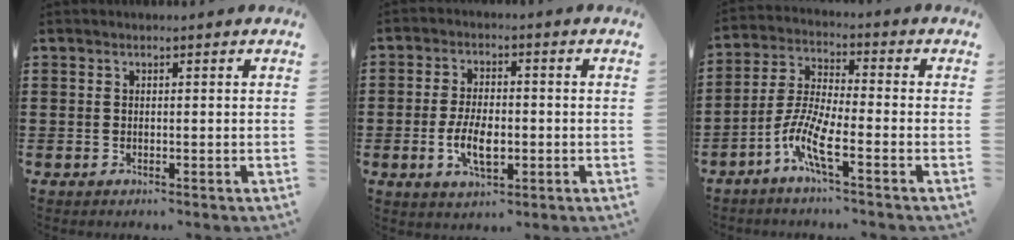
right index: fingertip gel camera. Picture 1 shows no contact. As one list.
[{"total": 6.4, "force": [-1.5, 3.0, 5.4], "torque": [-0.108, -0.006, -0.030]}, {"total": 7.4, "force": [-4.1, 1.1, 6.1], "torque": [-0.151, -0.019, -0.083]}]